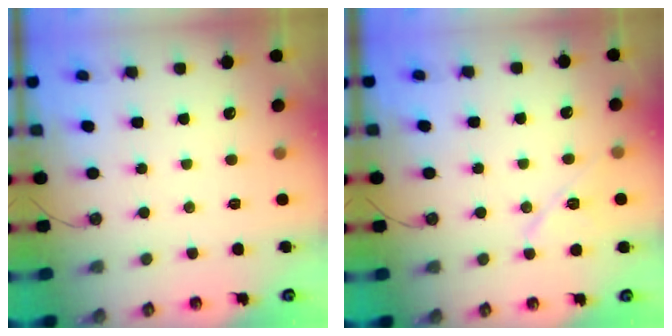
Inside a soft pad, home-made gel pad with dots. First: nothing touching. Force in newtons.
{"total": 9.4, "press": 9.4, "slide": 1.1}